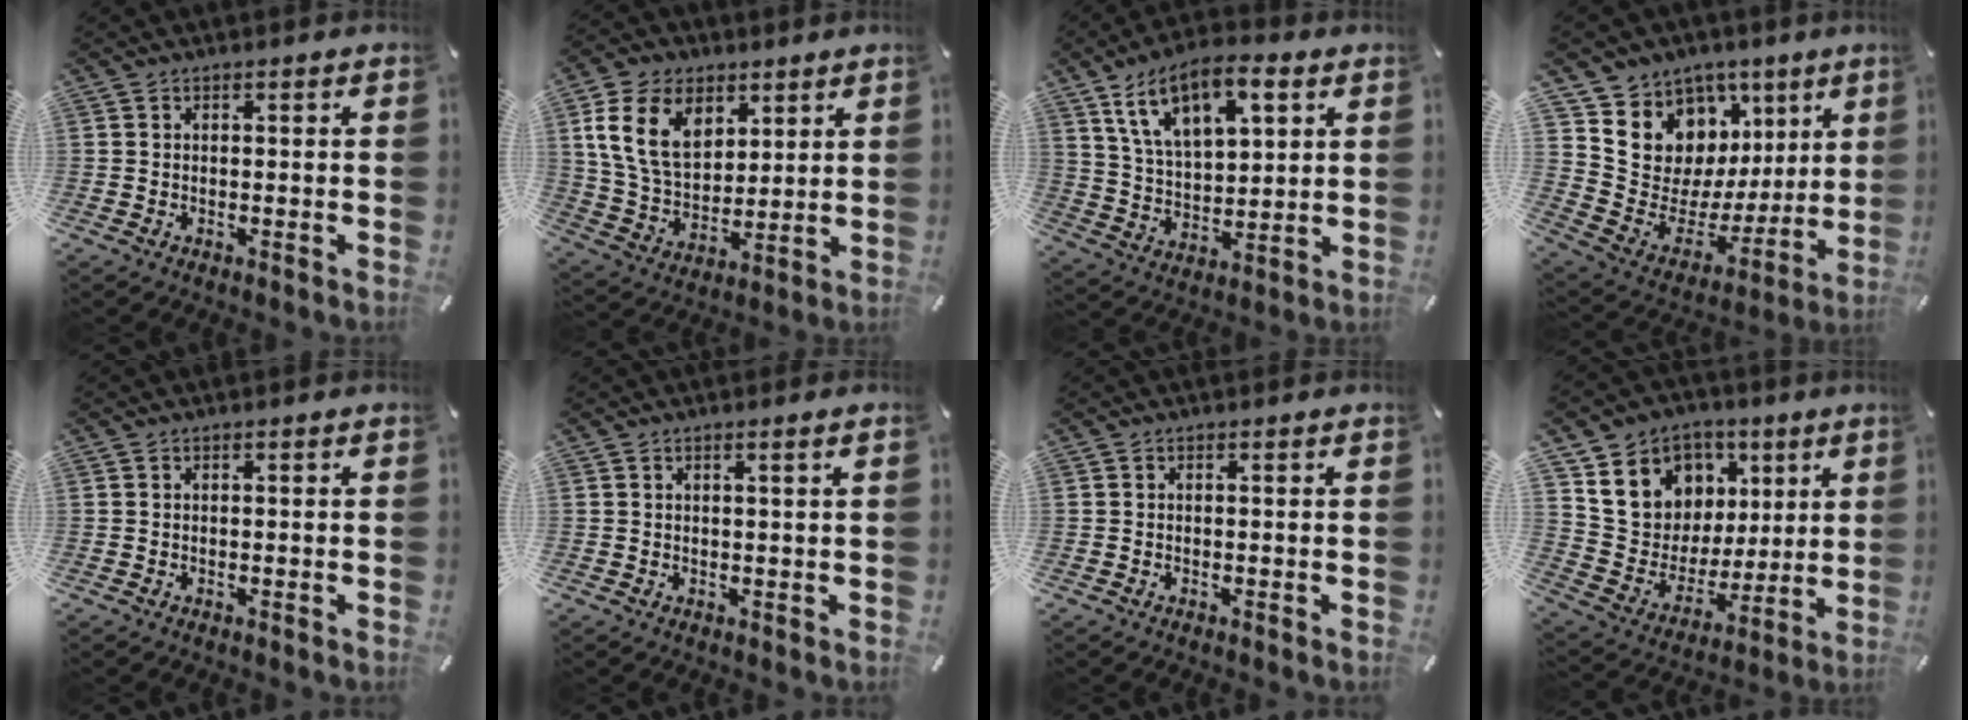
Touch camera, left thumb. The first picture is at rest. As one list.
[{"total": 15.3, "force": [6.3, 10.8, 8.8], "torque": [-0.195, -0.011, 0.119]}, {"total": 14.4, "force": [8.1, 7.4, 9.3], "torque": [-0.174, -0.019, 0.142]}, {"total": 12.4, "force": [5.5, 10.8, 2.7], "torque": [-0.039, -0.069, 0.114]}, {"total": 0.0}, {"total": 1.3, "force": [0.6, -0.1, 1.1], "torque": [-0.020, -0.002, 0.010]}, {"total": 0.0}, {"total": 14.6, "force": [6.1, 12.7, 3.8], "torque": [-0.061, -0.041, 0.124]}]